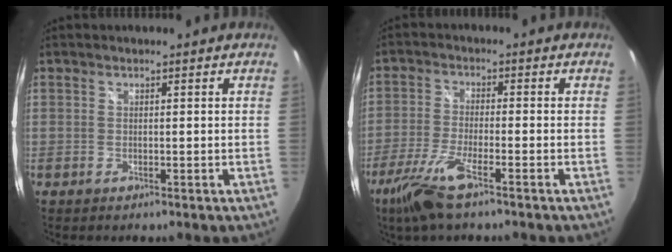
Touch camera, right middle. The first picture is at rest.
{"total": 8.8, "force": [-5.7, 1.3, 6.6], "torque": [-0.155, -0.019, -0.114]}